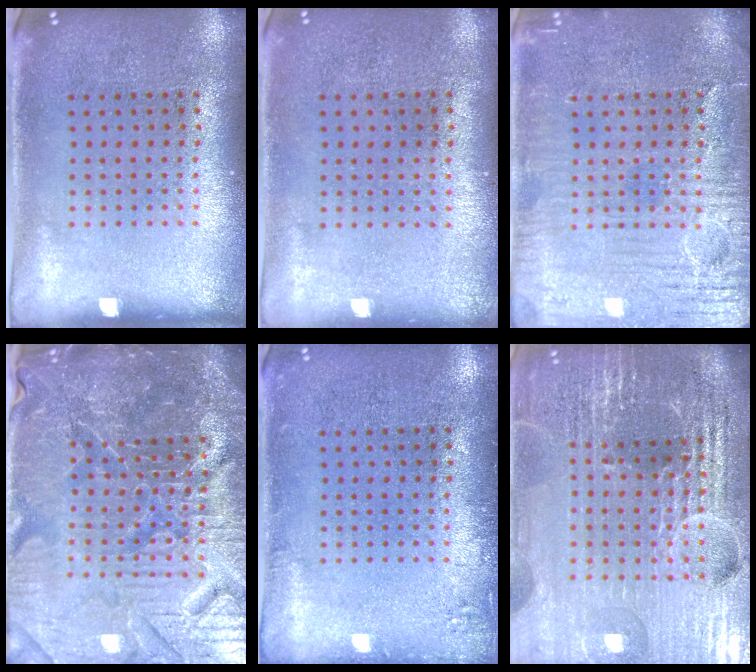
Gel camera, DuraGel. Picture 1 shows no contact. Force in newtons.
{"total": 0.0}
{"total": 4.4, "press": 4.4, "slide": 0.4}
{"total": 6.3, "press": 5.7, "slide": 2.8}
{"total": 1.3, "press": 1.2, "slide": 0.3}
{"total": 6.5, "press": 5.7, "slide": 3.1}